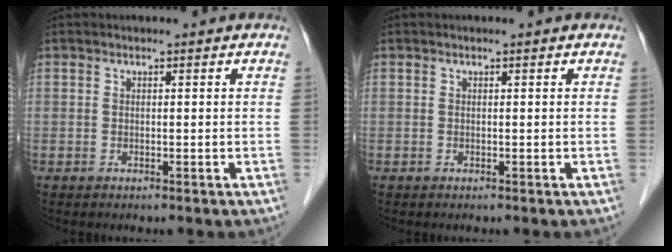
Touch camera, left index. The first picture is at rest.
{"total": 0.0}